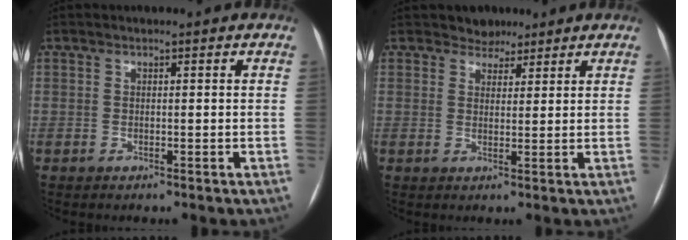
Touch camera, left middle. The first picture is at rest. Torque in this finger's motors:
{"motor_torque": [0.01, -0.01, -0.06, -0.01]}